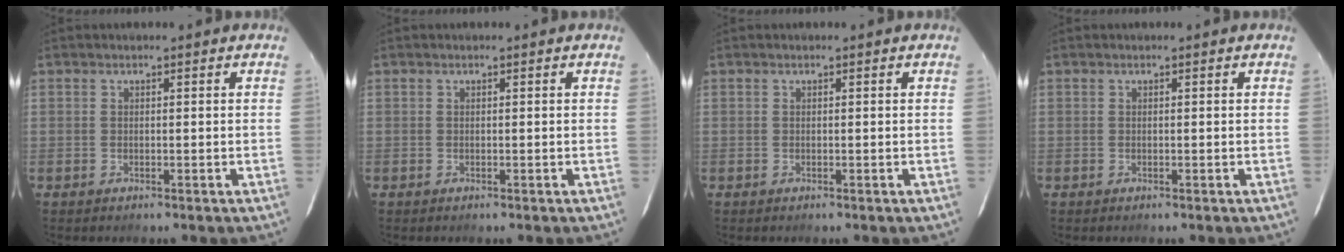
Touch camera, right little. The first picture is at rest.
{"total": 0.0}
{"total": 0.0}
{"total": 0.0}